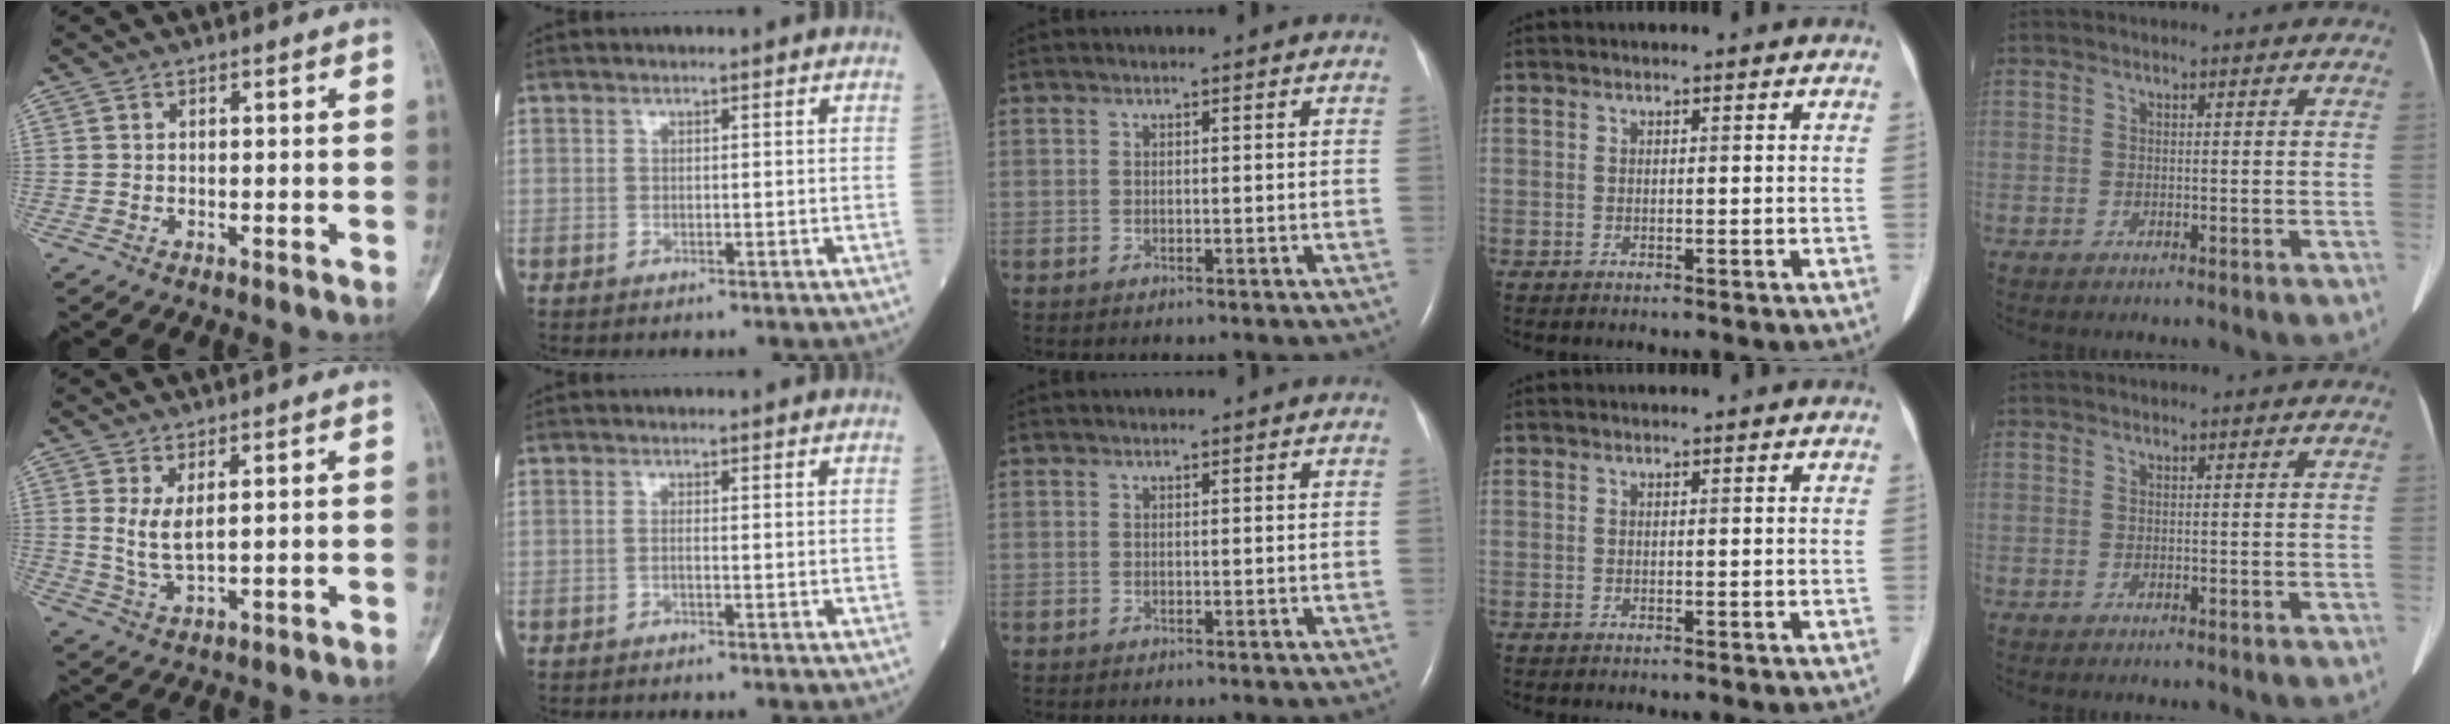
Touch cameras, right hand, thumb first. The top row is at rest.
{"thumb": {"total": 4.6, "force": [1.5, 1.5, 4.1], "torque": [-0.081, -0.019, 0.040]}, "index": {"total": 0.5, "force": [-0.2, 0.0, 0.5], "torque": [-0.009, 0.001, -0.006]}}